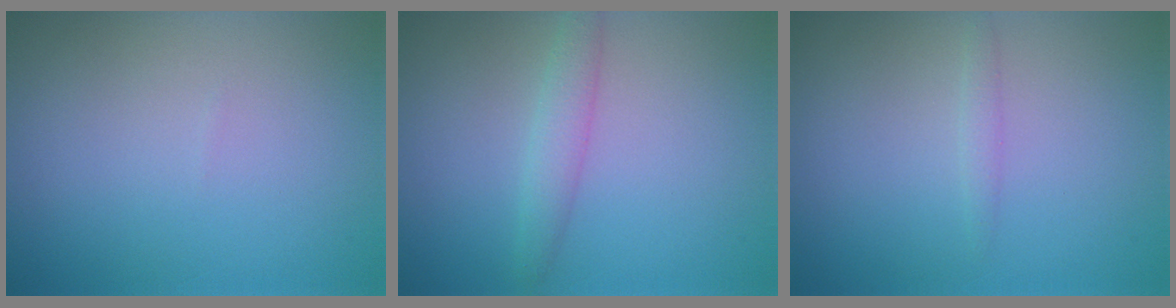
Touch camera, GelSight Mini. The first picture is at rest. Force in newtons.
{"total": 2.0, "press": 2.0, "slide": 0.0}
{"total": 0.8, "press": 0.8, "slide": 0.0}